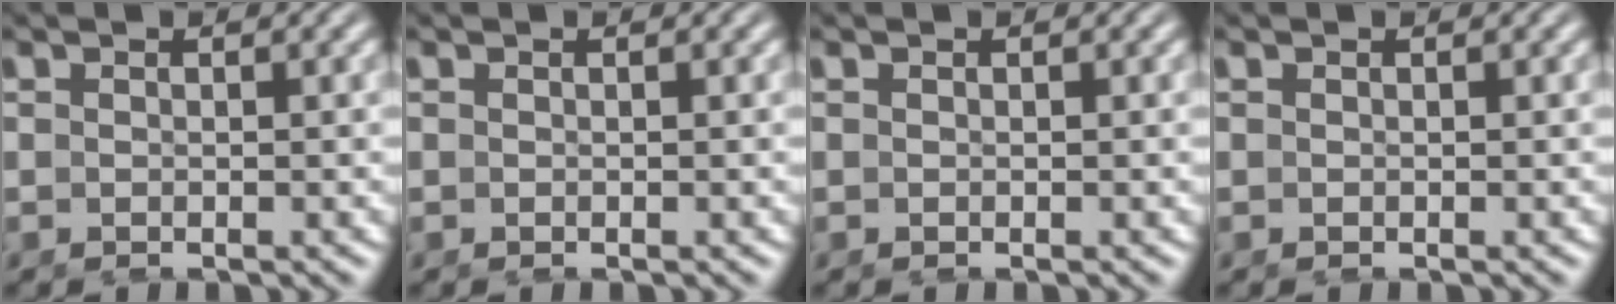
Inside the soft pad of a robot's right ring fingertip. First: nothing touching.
{"total": 0.0}
{"total": 0.0}
{"total": 0.0}